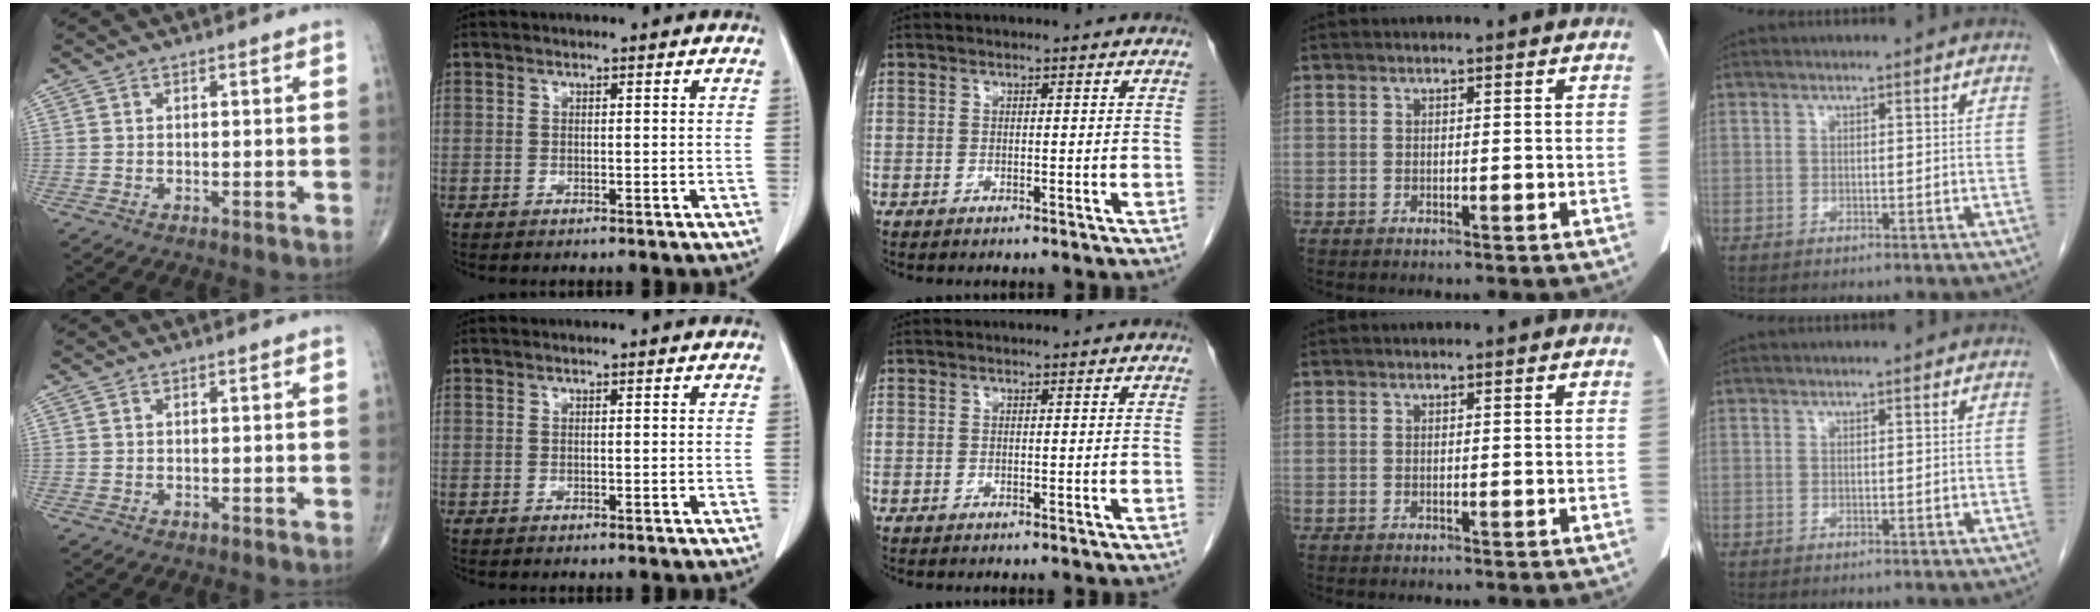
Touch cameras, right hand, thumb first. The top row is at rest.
{}